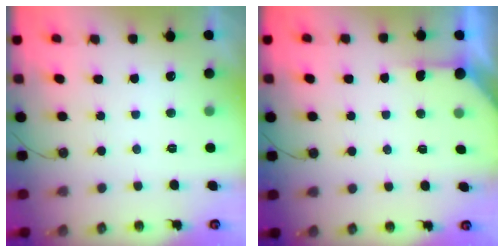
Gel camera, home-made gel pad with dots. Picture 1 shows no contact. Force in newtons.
{"total": 3.1, "press": 3.1, "slide": 0.4}